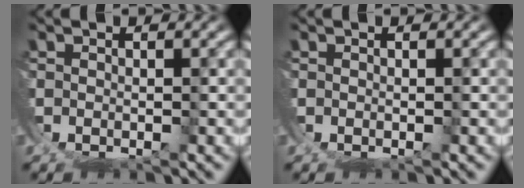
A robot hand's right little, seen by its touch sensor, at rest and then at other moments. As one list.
[{"total": 0.0}]